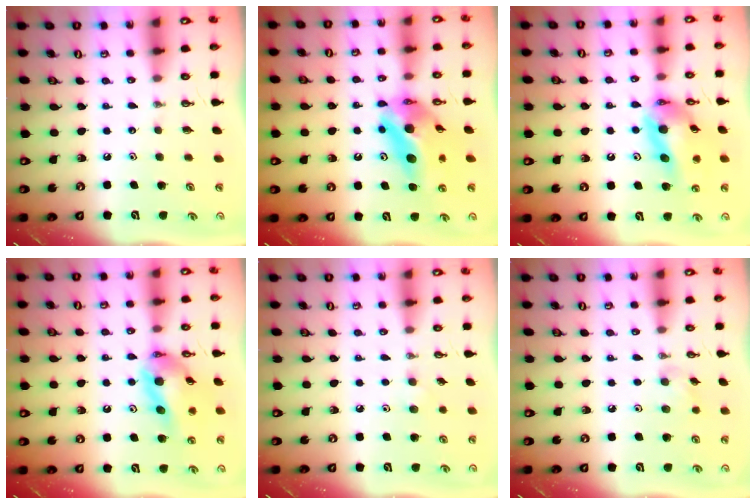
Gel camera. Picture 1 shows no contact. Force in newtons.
{"total": 14.7, "press": 13.0, "slide": 6.8}
{"total": 15.6, "press": 15.4, "slide": 2.1}
{"total": 14.0, "press": 13.8, "slide": 2.3}
{"total": 4.6, "press": 4.5, "slide": 0.9}
{"total": 7.1, "press": 6.8, "slide": 2.2}